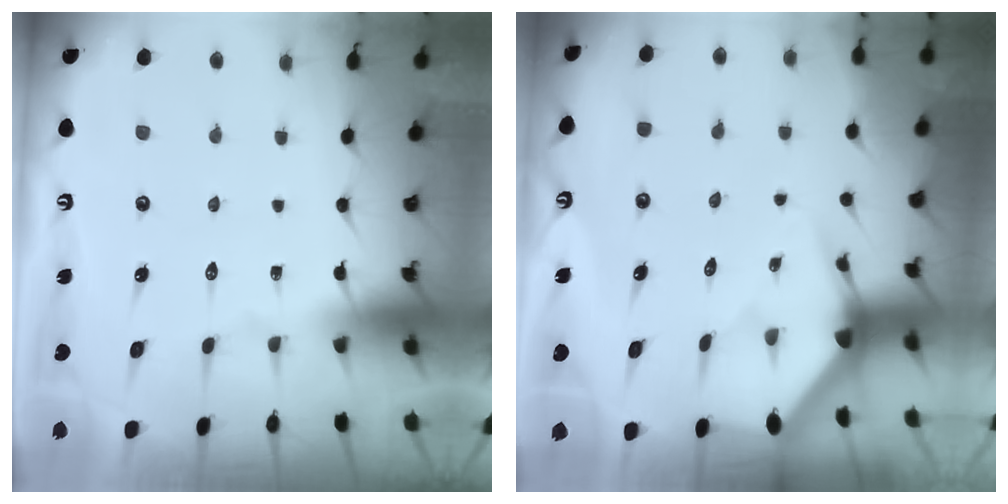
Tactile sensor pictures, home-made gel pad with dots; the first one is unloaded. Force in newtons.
{"total": 3.3, "press": 3.3, "slide": 0.2}